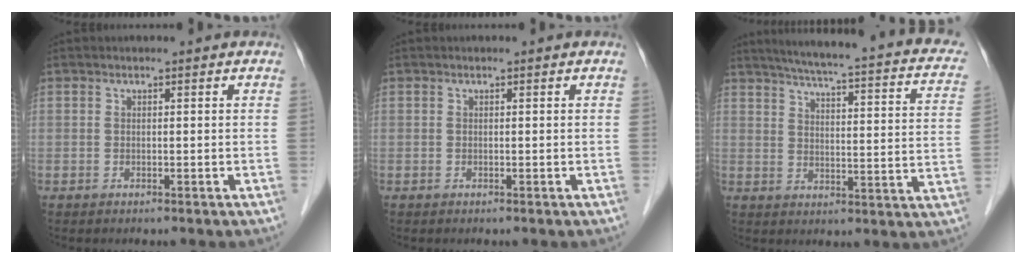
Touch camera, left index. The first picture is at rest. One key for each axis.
{"total": 0.0}
{"total": 21.8, "fx": 16.8, "fy": 3.5, "fz": 13.4, "tx": -0.188, "ty": 0.000, "tz": 0.190}